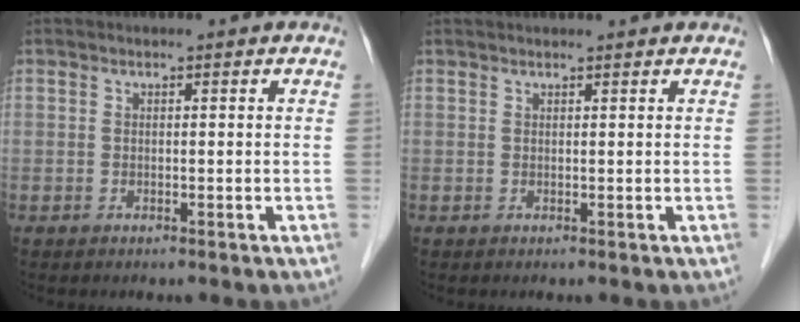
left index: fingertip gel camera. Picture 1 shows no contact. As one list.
[{"total": 3.9, "force": [3.7, 0.3, 1.2], "torque": [-0.012, 0.029, 0.044]}]